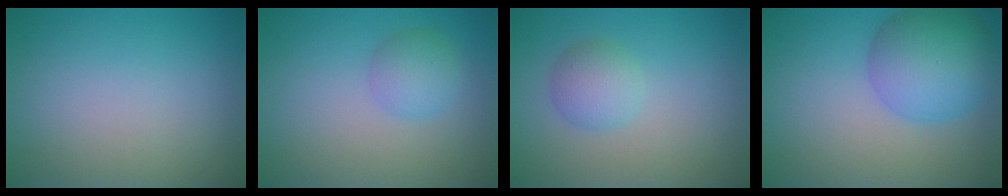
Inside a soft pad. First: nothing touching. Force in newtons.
{"total": 2.2, "press": 2.2, "slide": 0.0}
{"total": 2.4, "press": 2.4, "slide": 0.1}
{"total": 7.2, "press": 7.2, "slide": 0.2}